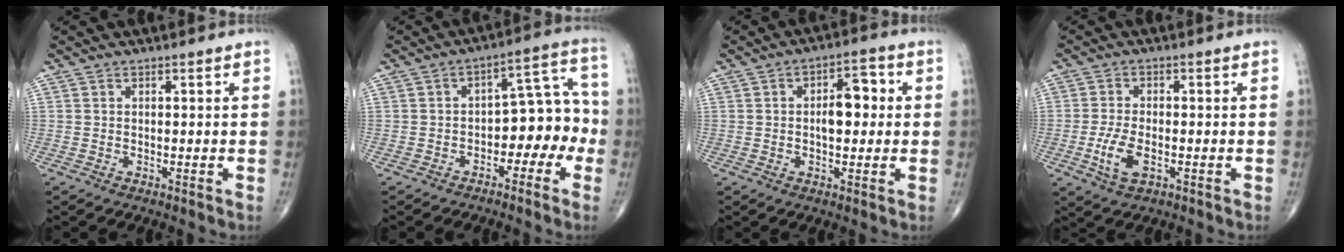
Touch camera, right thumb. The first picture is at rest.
{"total": 10.0, "force": [-3.3, 6.1, 7.3], "torque": [-0.052, 0.057, -0.052]}
{"total": 7.1, "force": [0.5, 3.8, 5.9], "torque": [-0.067, 0.013, -0.001]}
{"total": 6.0, "force": [-1.8, 2.9, 4.9], "torque": [-0.103, 0.001, -0.031]}